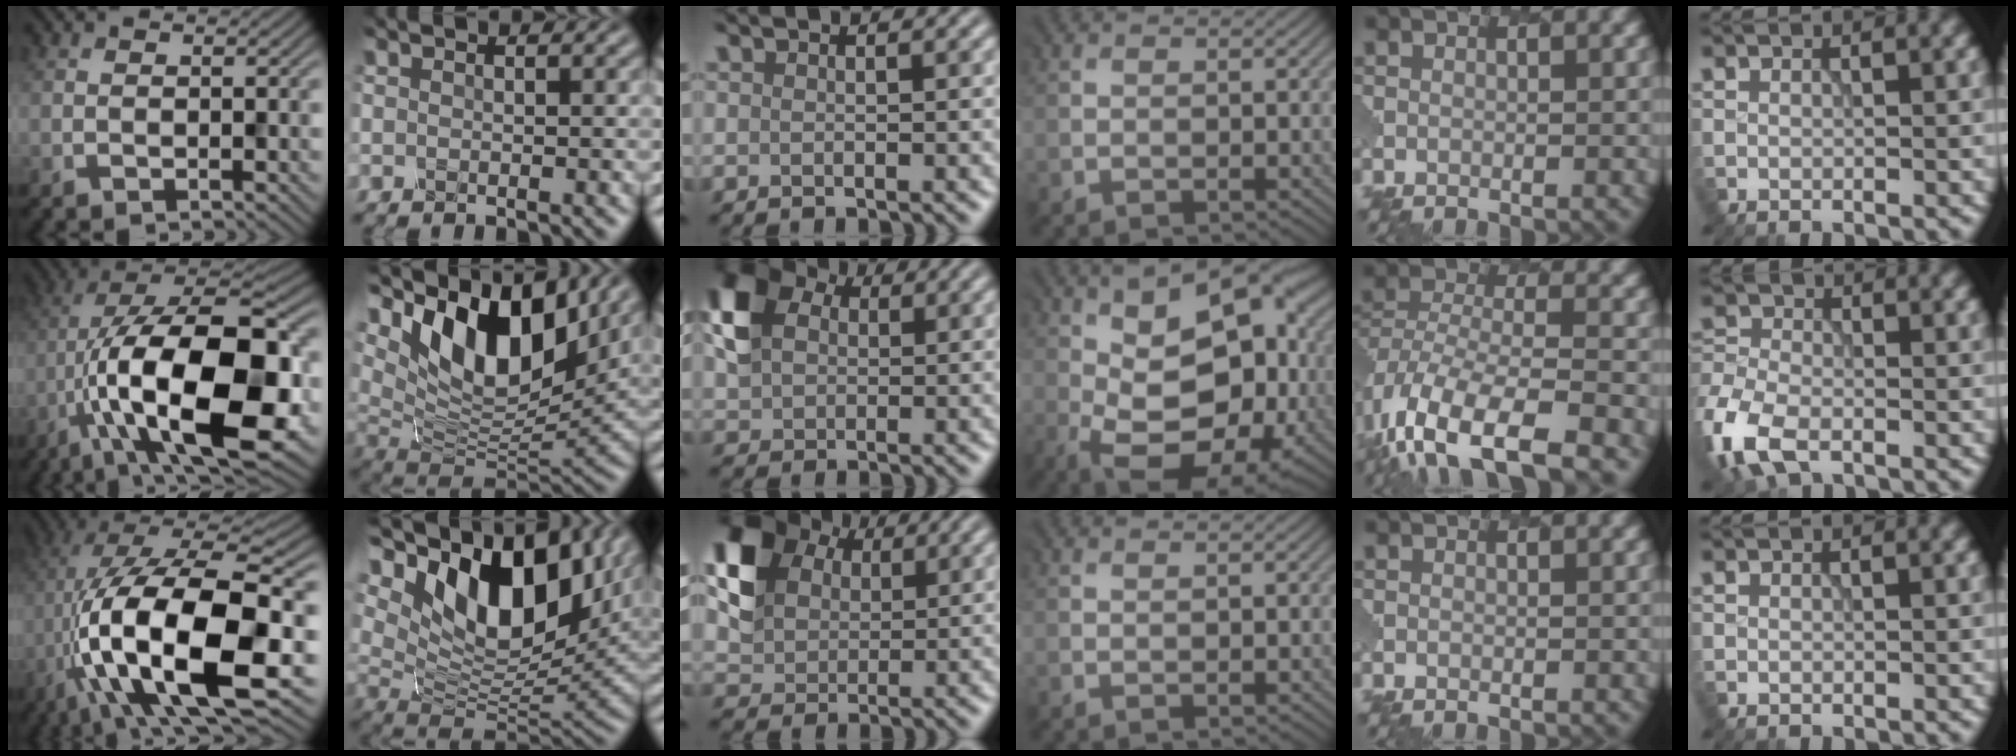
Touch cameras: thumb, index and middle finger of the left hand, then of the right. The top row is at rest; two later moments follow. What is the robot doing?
{"motion": "dispense", "object": "toothpaste"}